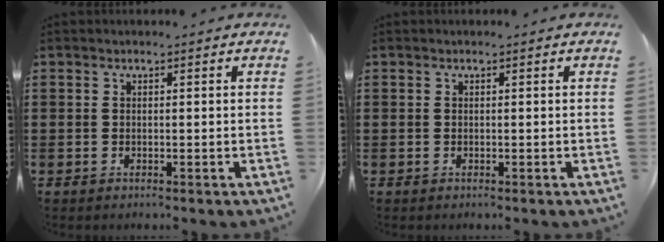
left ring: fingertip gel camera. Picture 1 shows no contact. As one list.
[{"total": 0.0}]